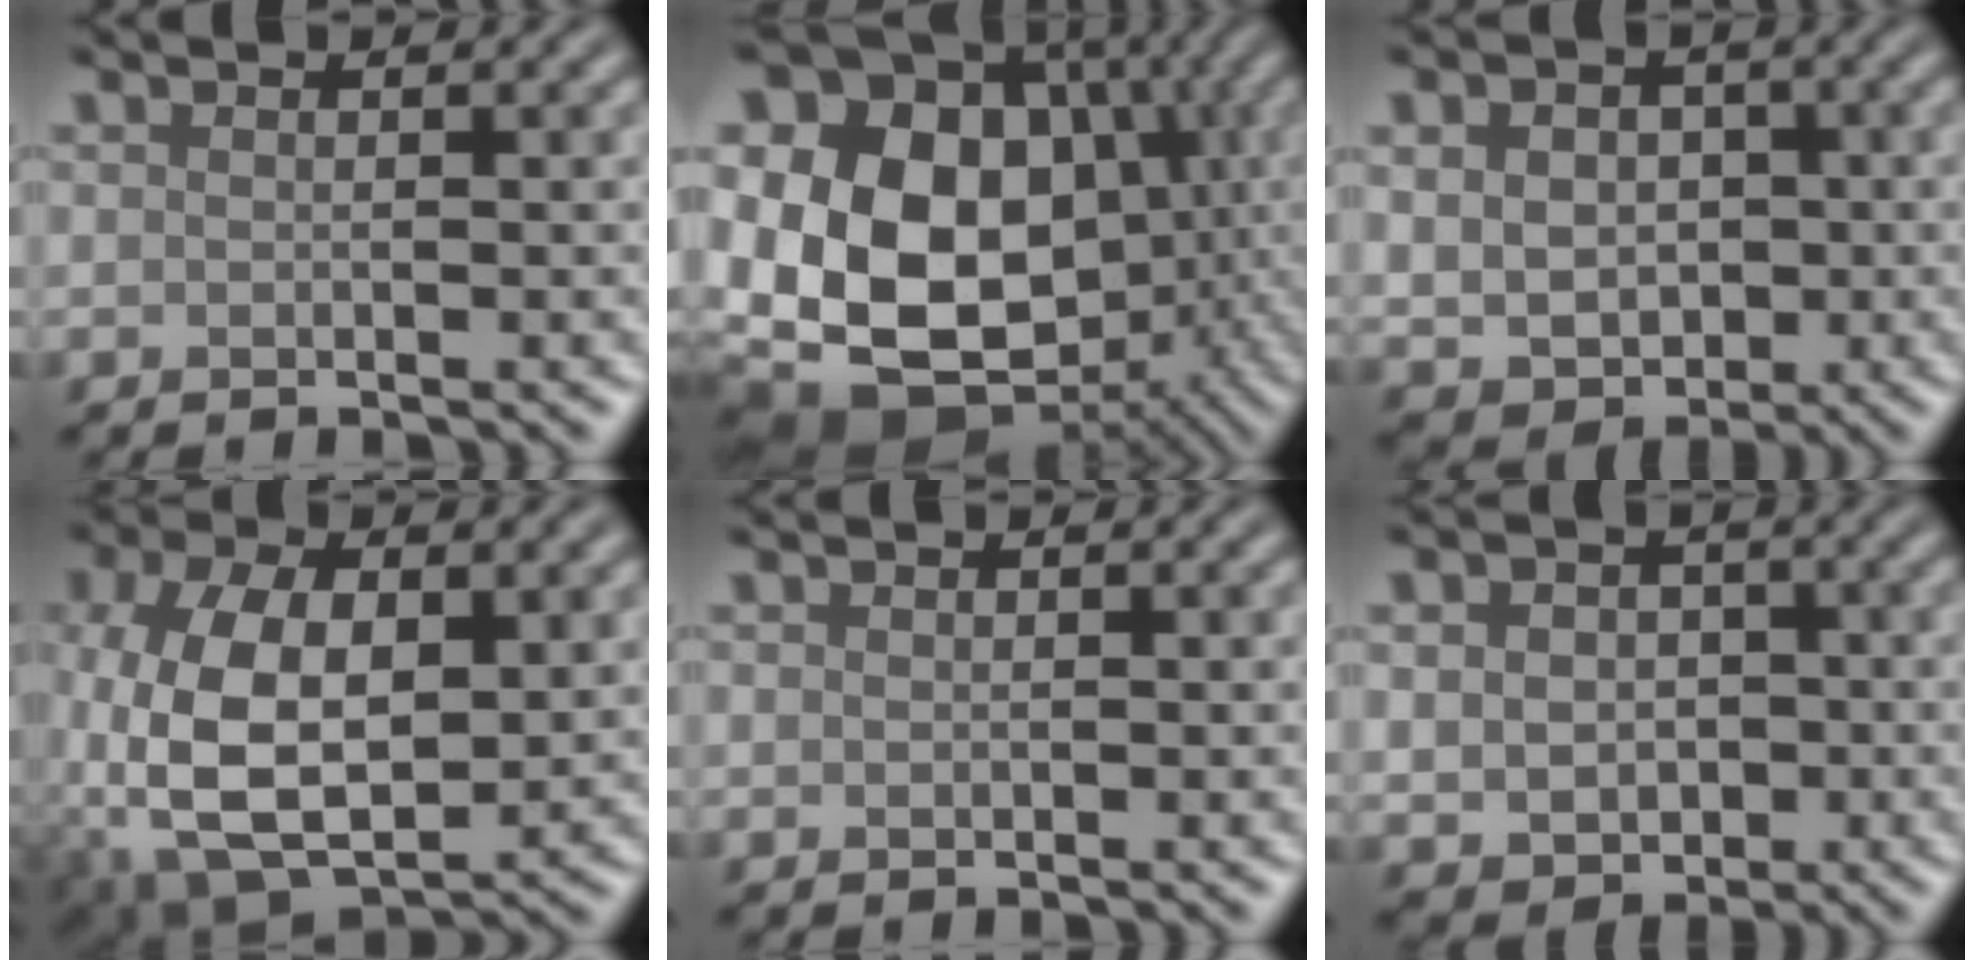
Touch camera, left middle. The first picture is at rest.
{"total": 21.5, "force": [-0.9, 17.7, 12.2], "torque": [-0.233, -0.015, -0.018]}
{"total": 6.8, "force": [0.4, 5.5, 4.0], "torque": [-0.061, 0.011, -0.003]}
{"total": 10.9, "force": [-0.8, 6.2, 8.9], "torque": [-0.198, -0.007, -0.012]}
{"total": 0.0}
{"total": 5.1, "force": [-0.3, 4.1, 2.9], "torque": [-0.042, -0.003, -0.008]}